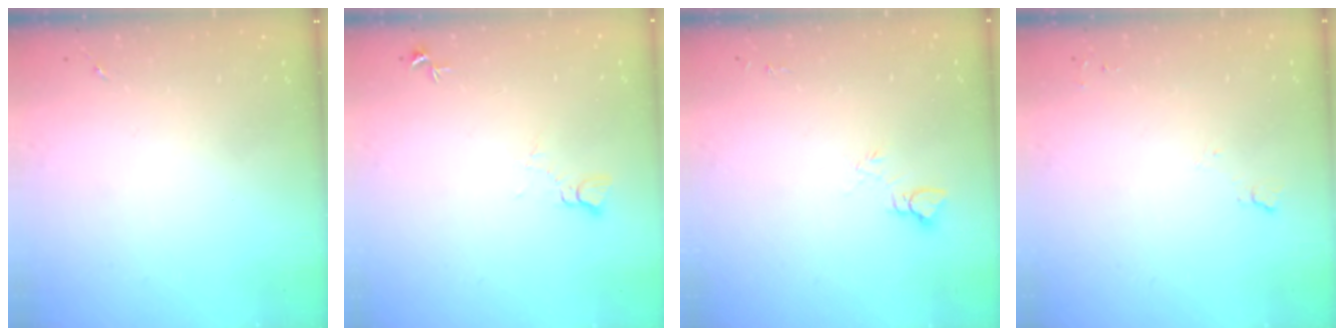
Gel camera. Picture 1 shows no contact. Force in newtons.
{"total": 3.7, "press": 3.7, "slide": 0.3}
{"total": 6.0, "press": 6.0, "slide": 0.4}
{"total": 5.1, "press": 5.1, "slide": 0.6}